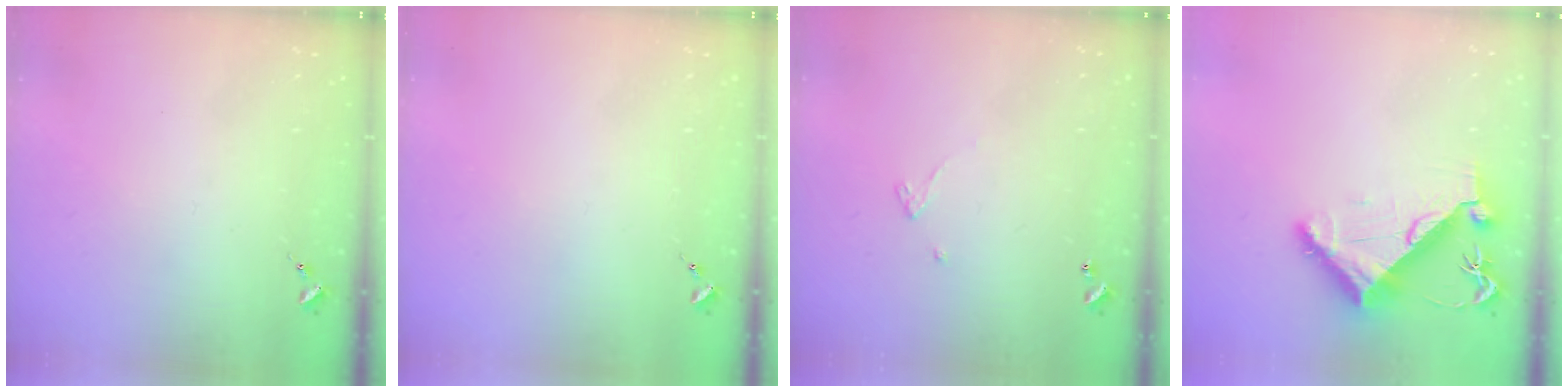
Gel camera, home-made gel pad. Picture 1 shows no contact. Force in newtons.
{"total": 0.0}
{"total": 2.4, "press": 2.4, "slide": 0.2}
{"total": 9.3, "press": 9.2, "slide": 1.5}